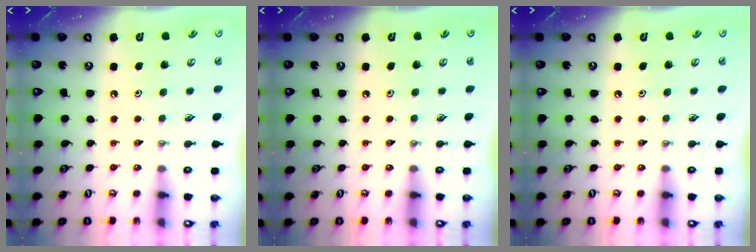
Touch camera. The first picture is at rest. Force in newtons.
{"total": 0.0}
{"total": 0.0}